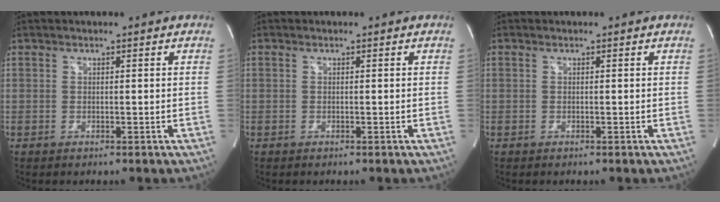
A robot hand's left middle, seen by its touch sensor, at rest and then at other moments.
{"total": 0.0}
{"total": 0.0}